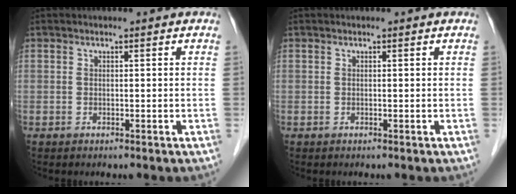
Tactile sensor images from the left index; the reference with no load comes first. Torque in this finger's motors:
{"motor_torque": [-0.01, 0.01, 0.00, -0.01]}